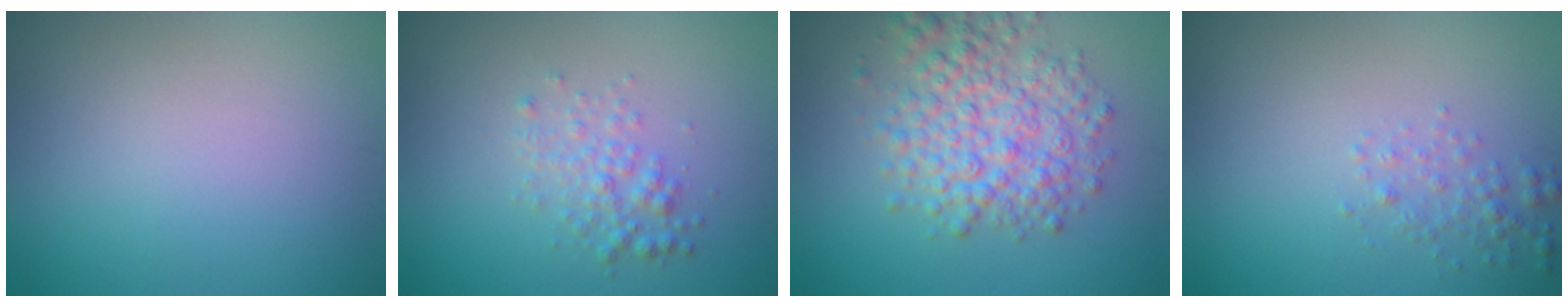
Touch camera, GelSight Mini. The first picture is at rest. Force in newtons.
{"total": 2.2, "press": 2.2, "slide": 0.0}
{"total": 5.7, "press": 5.7, "slide": 0.1}
{"total": 1.5, "press": 1.5, "slide": 0.0}